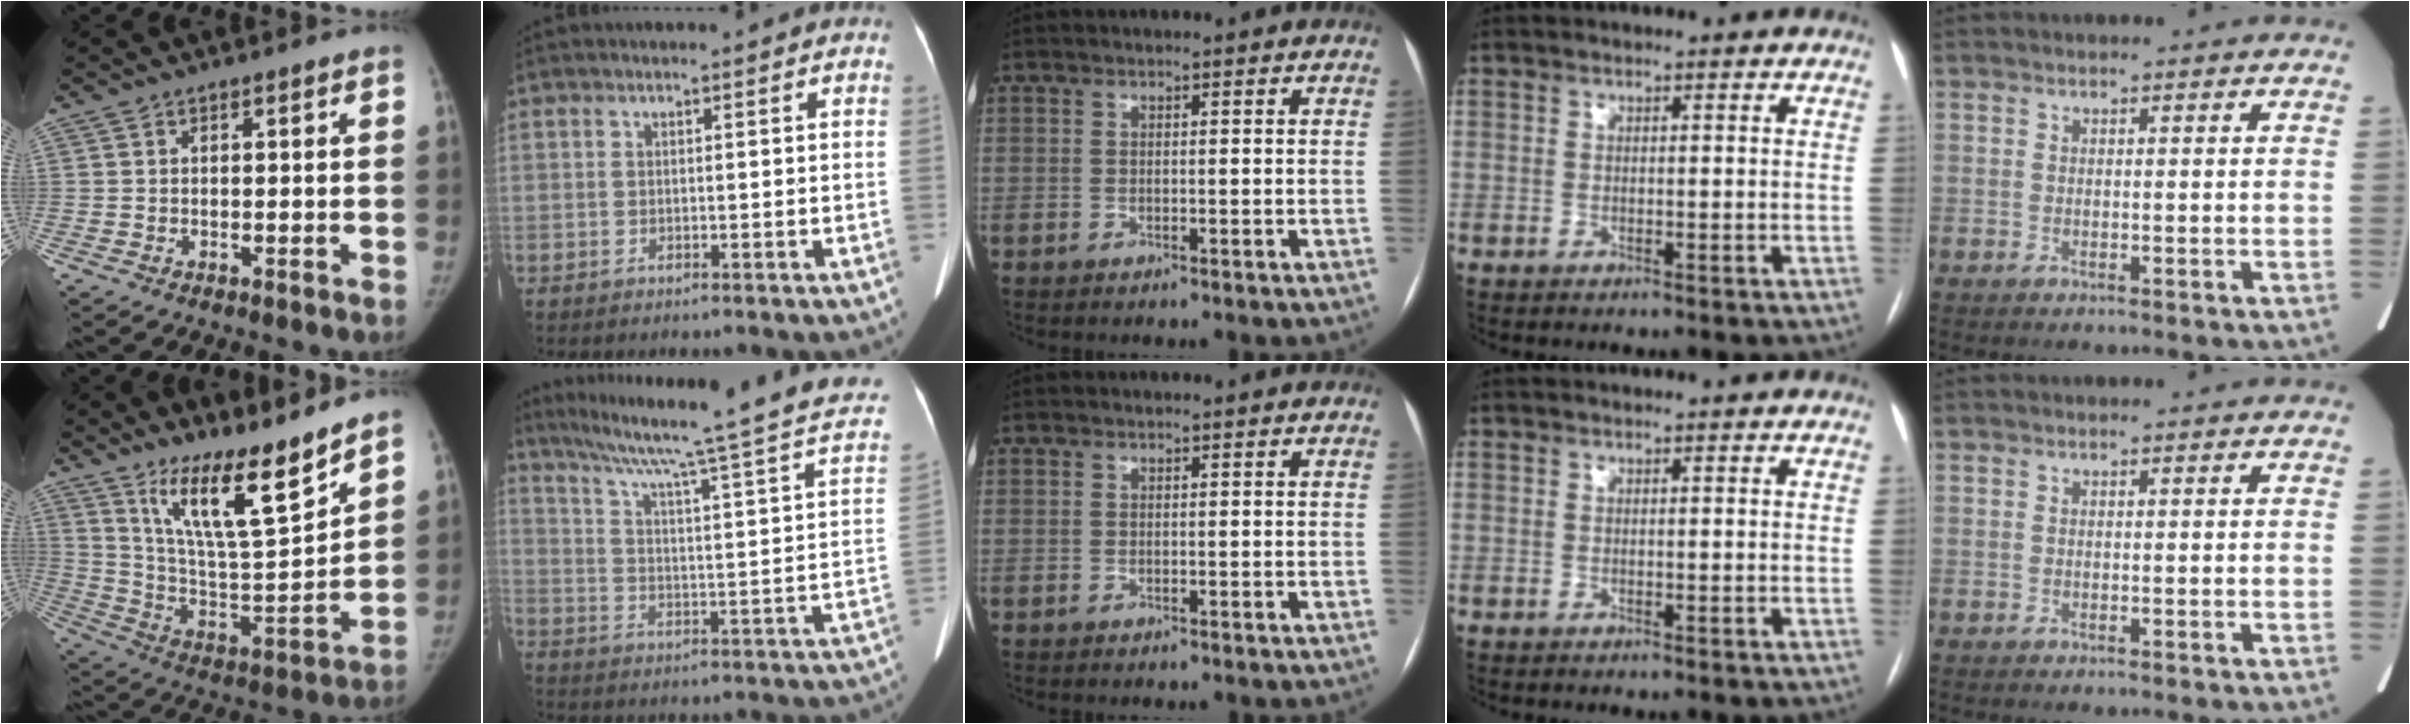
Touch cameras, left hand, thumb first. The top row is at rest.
{"thumb": {"total": 16.9, "force": [12.4, 2.9, 11.2], "torque": [-0.163, -0.089, 0.228]}, "index": {"total": 25.4, "force": [20.0, -0.3, 15.7], "torque": [-0.242, -0.032, 0.260]}}